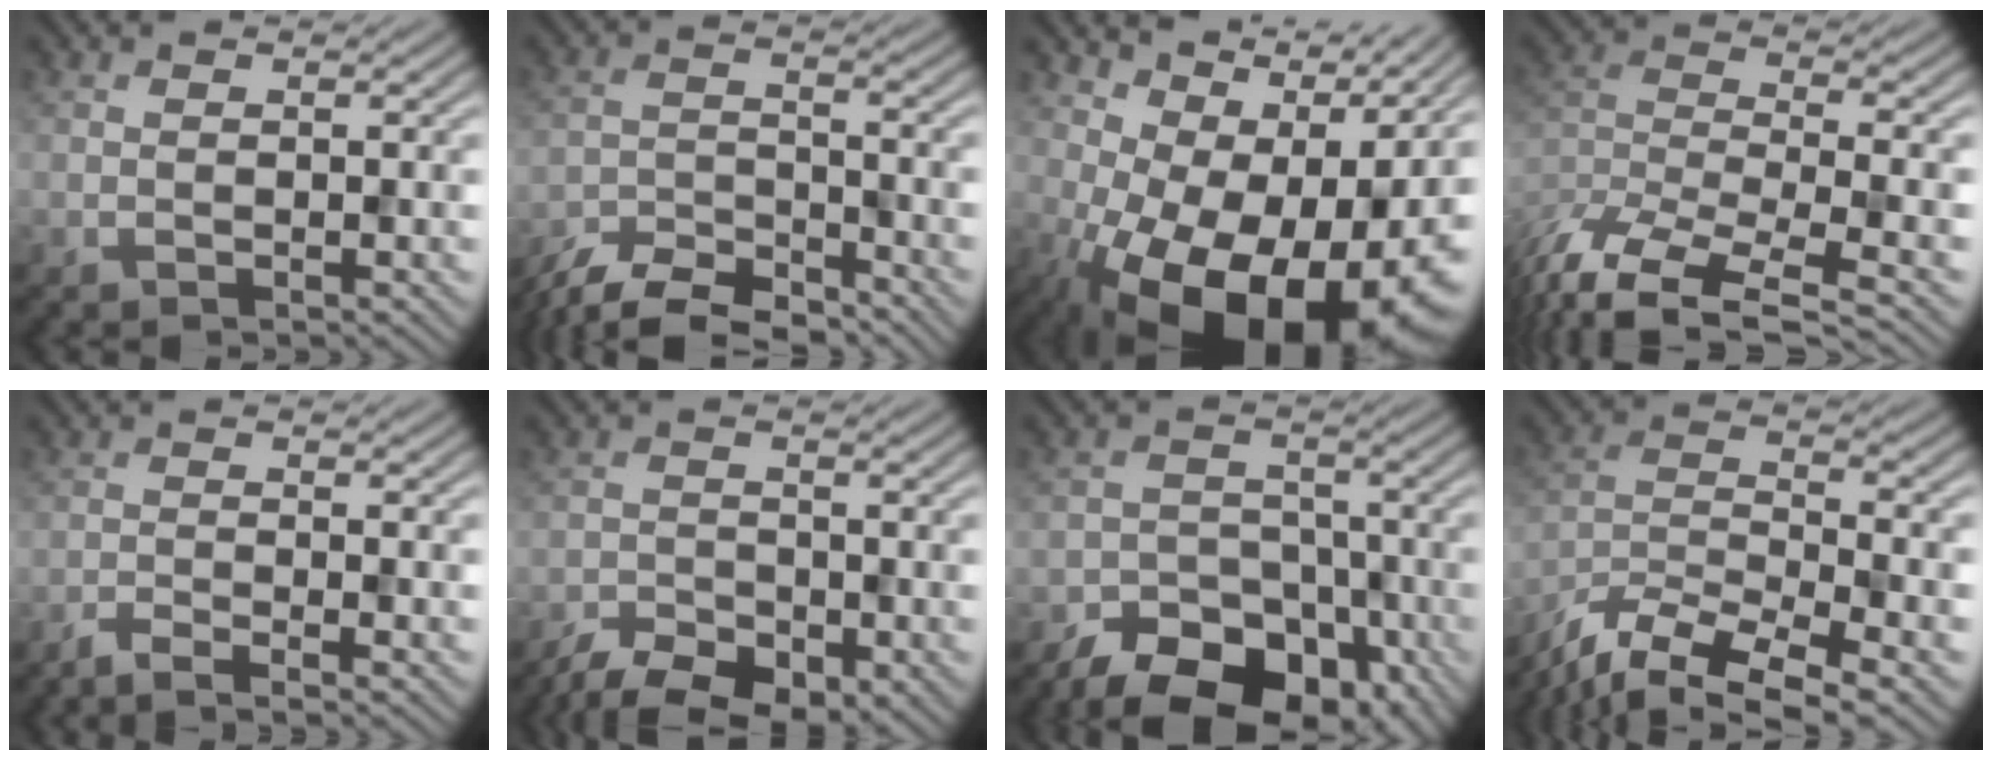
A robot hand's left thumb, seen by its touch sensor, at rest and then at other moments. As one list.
[{"total": 7.9, "force": [-7.2, 1.9, 2.6], "torque": [-0.053, -0.012, -0.137]}, {"total": 17.2, "force": [-2.3, 9.4, 14.2], "torque": [-0.187, -0.021, -0.007]}, {"total": 12.0, "force": [-9.0, 3.7, 7.0], "torque": [-0.170, -0.016, -0.166]}, {"total": 2.5, "force": [-1.8, 0.2, 1.7], "torque": [-0.030, -0.001, -0.045]}, {"total": 7.1, "force": [-5.4, 3.1, 3.4], "torque": [-0.058, -0.017, -0.089]}, {"total": 11.3, "force": [-7.5, 6.6, 5.2], "torque": [-0.077, -0.014, -0.123]}, {"total": 11.9, "force": [-9.4, 3.1, 6.6], "torque": [-0.140, -0.015, -0.175]}]